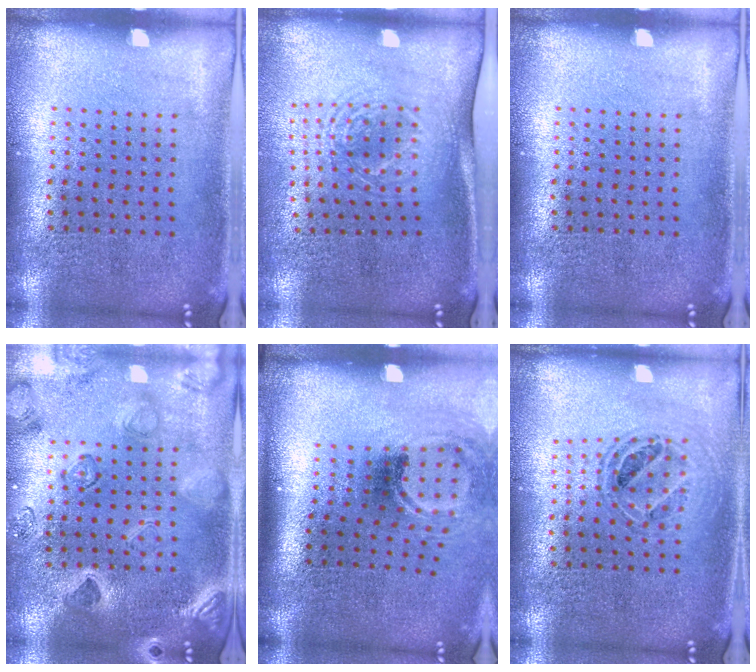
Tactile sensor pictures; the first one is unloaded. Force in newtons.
{"total": 1.7, "press": 1.3, "slide": 1.1}
{"total": 0.0}
{"total": 2.4, "press": 2.3, "slide": 0.6}
{"total": 2.0, "press": 1.3, "slide": 1.5}
{"total": 0.8, "press": 0.8, "slide": 0.1}